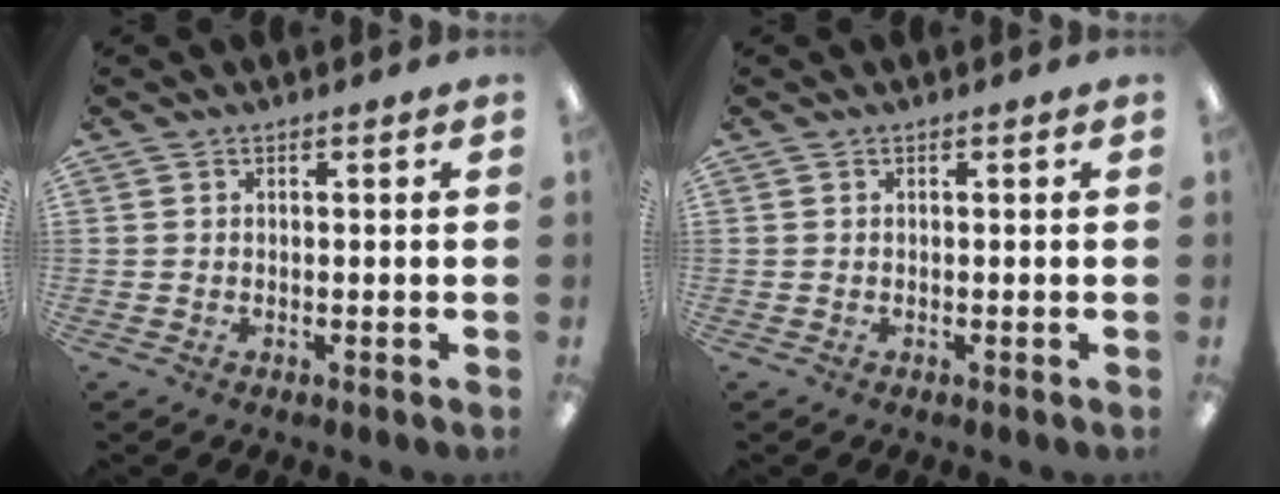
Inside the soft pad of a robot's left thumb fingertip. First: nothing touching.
{"total": 0.0}